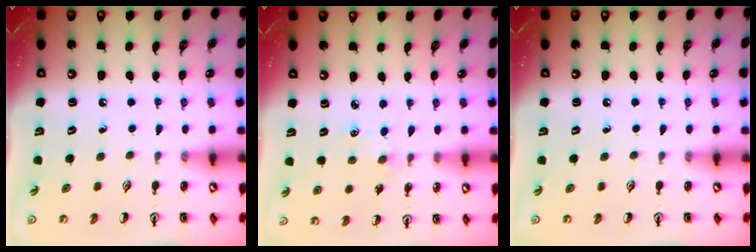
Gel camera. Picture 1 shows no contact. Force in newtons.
{"total": 0.7, "press": 0.7, "slide": 0.1}
{"total": 0.0}